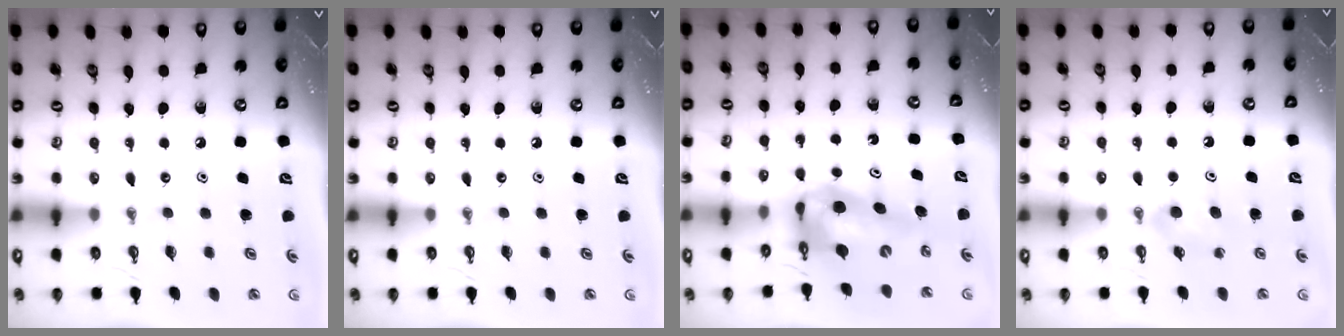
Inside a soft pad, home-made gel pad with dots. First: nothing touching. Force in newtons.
{"total": 0.0}
{"total": 12.0, "press": 11.6, "slide": 3.0}
{"total": 4.2, "press": 3.9, "slide": 1.5}